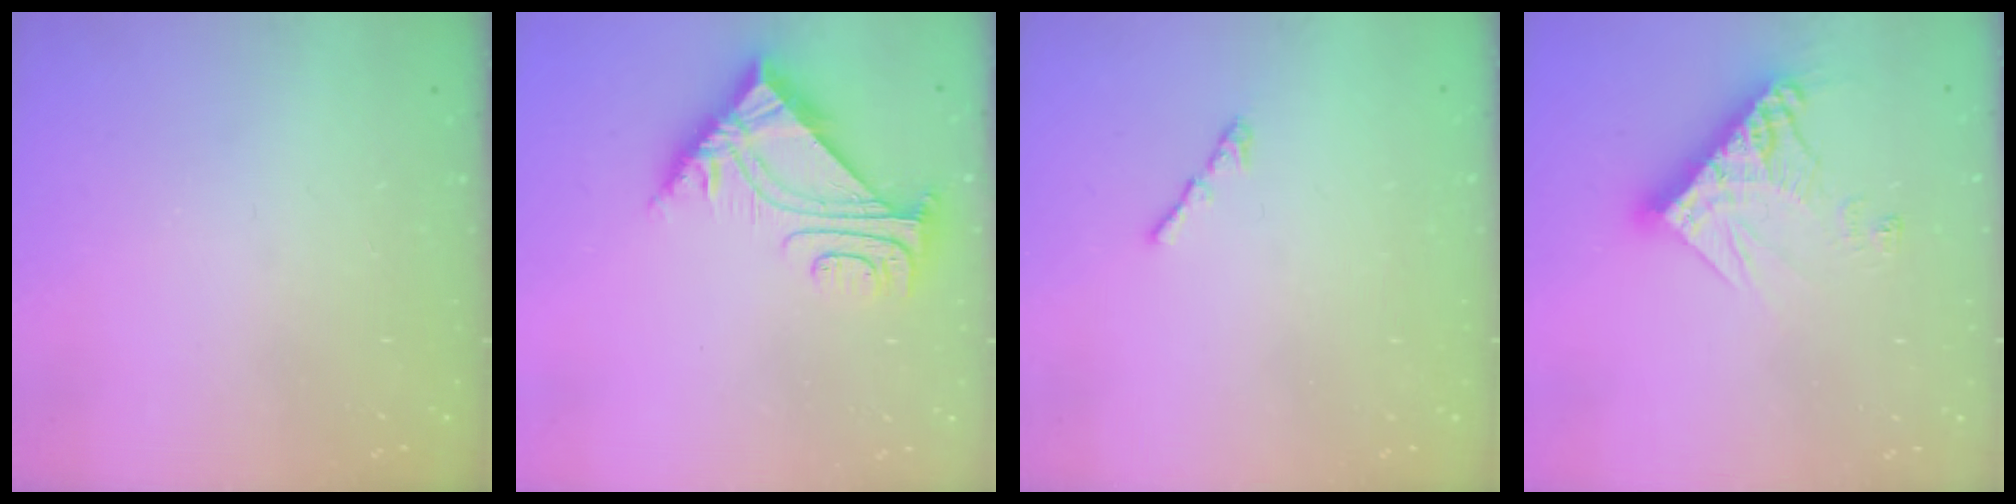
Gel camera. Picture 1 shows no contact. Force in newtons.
{"total": 7.0, "press": 7.0, "slide": 0.7}
{"total": 1.3, "press": 1.2, "slide": 0.6}
{"total": 13.1, "press": 13.0, "slide": 1.2}